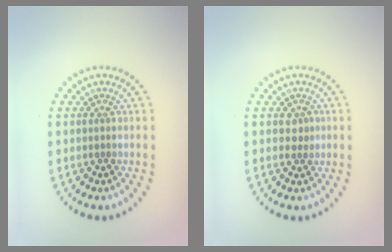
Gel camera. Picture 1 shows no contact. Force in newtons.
{"total": 1.2, "press": 1.1, "slide": 0.5}